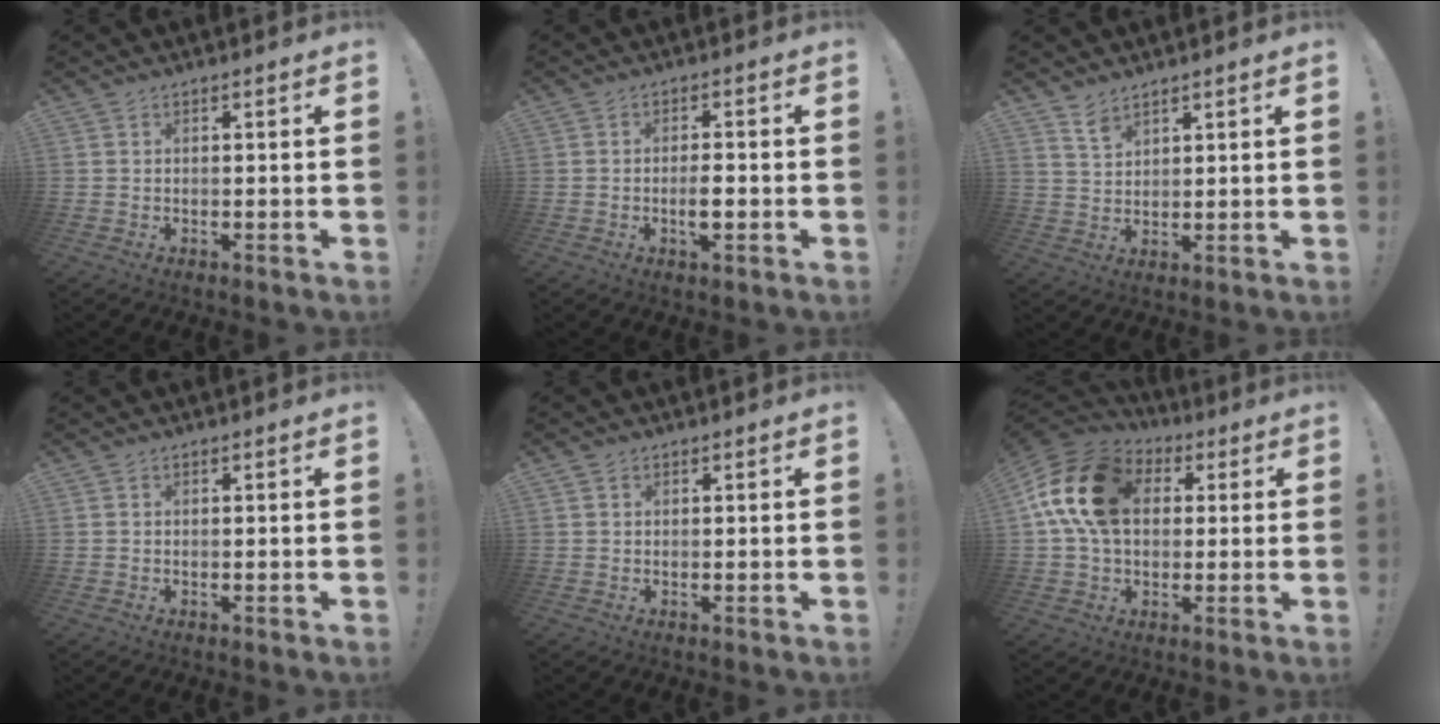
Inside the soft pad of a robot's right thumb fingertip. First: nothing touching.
{"total": 4.1, "force": [-1.3, 1.3, 3.7], "torque": [-0.065, 0.005, -0.023]}
{"total": 4.6, "force": [3.7, 1.8, 2.0], "torque": [-0.031, -0.026, 0.069]}
{"total": 0.0}
{"total": 0.7, "force": [0.3, 0.6, 0.0], "torque": [0.004, -0.001, 0.006]}
{"total": 18.9, "force": [4.5, 13.1, 12.8], "torque": [-0.221, 0.008, 0.084]}